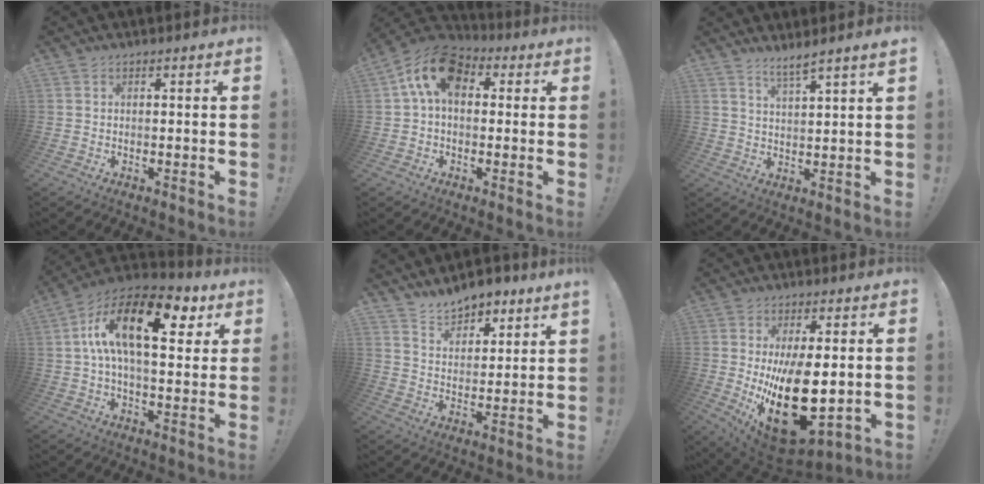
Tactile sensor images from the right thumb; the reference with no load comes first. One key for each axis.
{"total": 12.8, "fx": 3.4, "fy": 7.9, "fz": 9.4, "tx": -0.177, "ty": 0.006, "tz": 0.065}
{"total": 5.0, "fx": 4.1, "fy": -0.5, "fz": 2.7, "tx": -0.050, "ty": -0.025, "tz": 0.070}
{"total": 20.8, "fx": 6.3, "fy": 9.8, "fz": 17.2, "tx": -0.293, "ty": -0.017, "tz": 0.096}
{"total": 8.5, "fx": 7.8, "fy": 2.7, "fz": 1.8, "tx": -0.041, "ty": -0.055, "tz": 0.148}
{"total": 22.5, "fx": 0.0, "fy": 11.4, "fz": 19.4, "tx": -0.309, "ty": -0.036, "tz": 0.024}